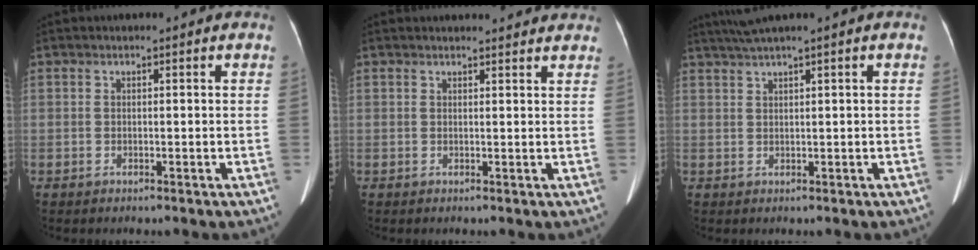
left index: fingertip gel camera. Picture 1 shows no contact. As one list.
[{"total": 8.3, "force": [7.9, 1.3, 1.9], "torque": [-0.011, 0.020, 0.074]}, {"total": 3.2, "force": [2.5, -0.9, 1.8], "torque": [-0.045, 0.014, 0.058]}]